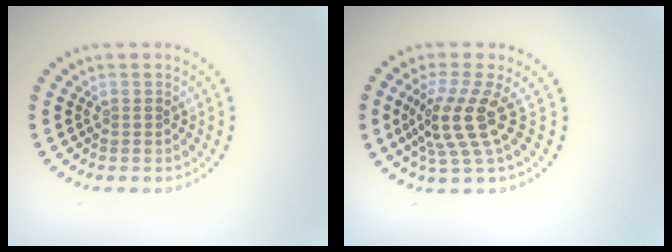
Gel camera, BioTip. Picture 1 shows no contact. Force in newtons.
{"total": 4.2, "press": 3.0, "slide": 3.0}